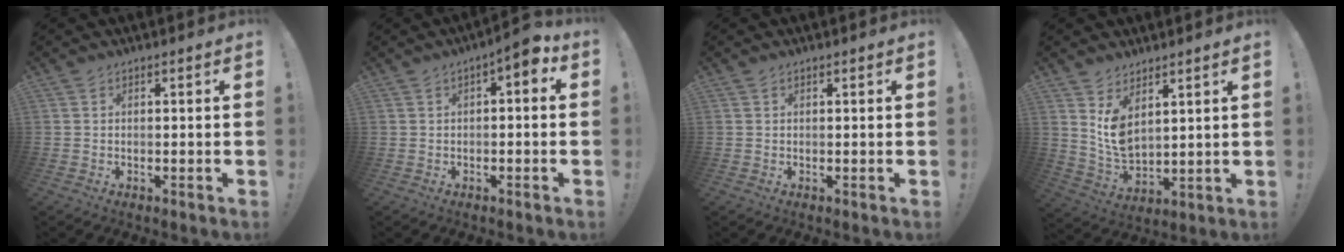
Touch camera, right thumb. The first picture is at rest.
{"total": 3.9, "force": [0.7, 1.2, 3.7], "torque": [-0.046, -0.010, 0.005]}
{"total": 0.0}
{"total": 8.2, "force": [5.2, 4.5, 4.6], "torque": [-0.091, -0.039, 0.102]}